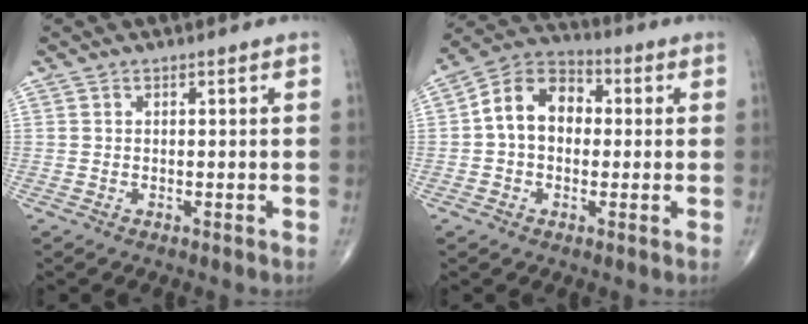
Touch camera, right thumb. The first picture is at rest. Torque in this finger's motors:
{"motor_torque": [0.10, 0.17, 0.21, -0.03, 0.06]}